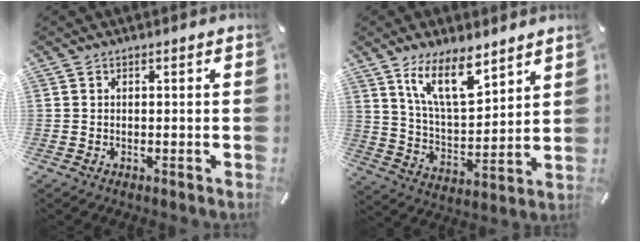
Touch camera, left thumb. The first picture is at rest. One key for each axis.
{"total": 14.2, "fx": 9.8, "fy": 5.6, "fz": 8.6, "tx": -0.171, "ty": -0.040, "tz": 0.177}